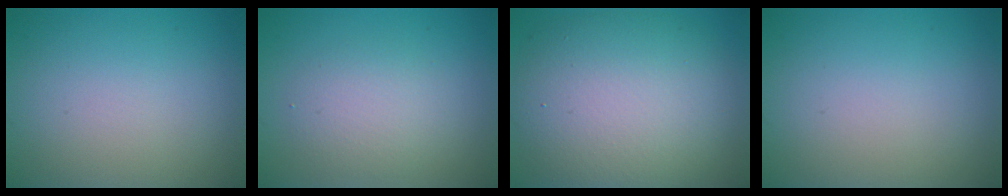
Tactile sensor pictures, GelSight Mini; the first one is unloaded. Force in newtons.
{"total": 2.7, "press": 2.6, "slide": 0.3}
{"total": 11.2, "press": 11.2, "slide": 0.9}
{"total": 0.0}